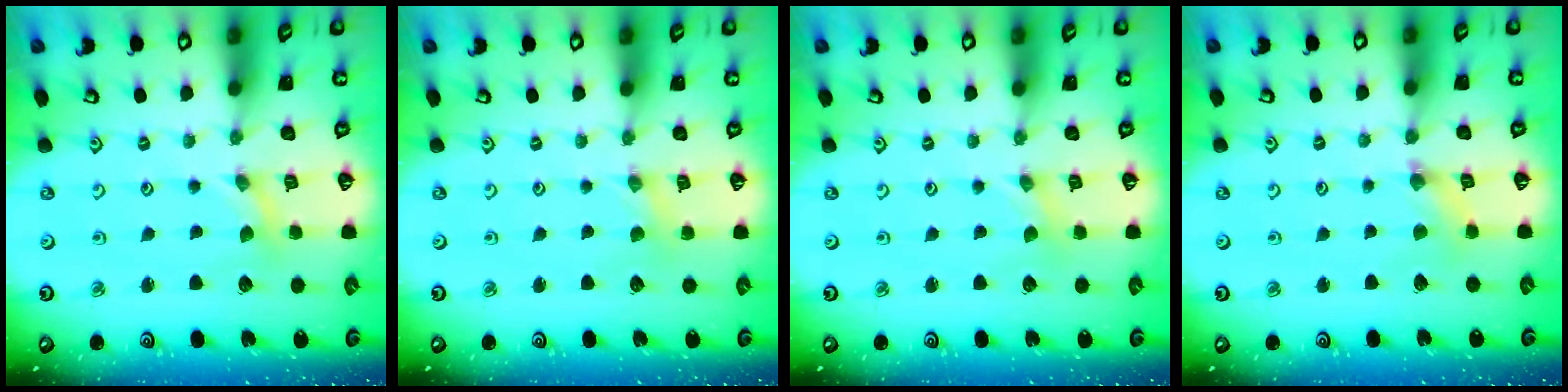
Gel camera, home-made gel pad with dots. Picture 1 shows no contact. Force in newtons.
{"total": 1.0, "press": 1.0, "slide": 0.1}
{"total": 0.0}
{"total": 2.0, "press": 2.0, "slide": 0.4}